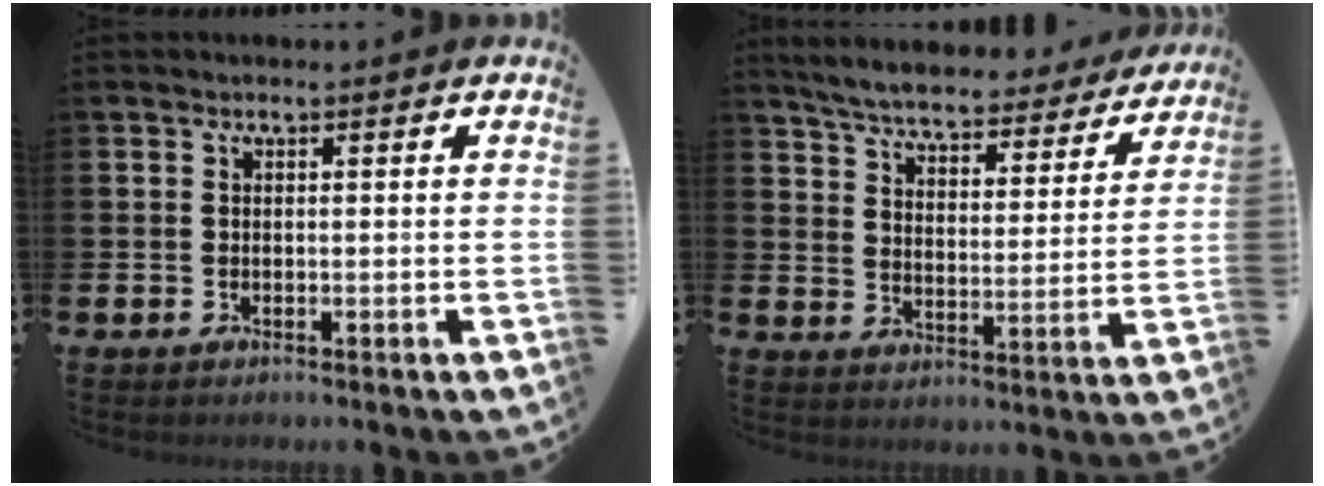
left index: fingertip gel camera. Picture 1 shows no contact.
{"total": 6.0, "force": [5.8, 0.6, 1.5], "torque": [-0.057, -0.041, 0.097]}